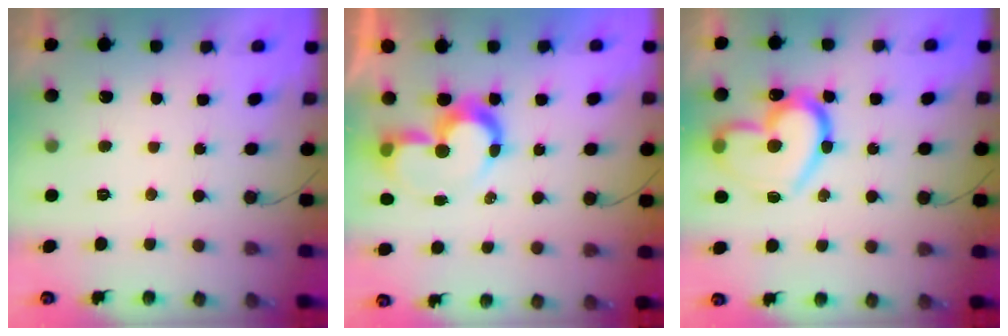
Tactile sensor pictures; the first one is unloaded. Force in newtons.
{"total": 9.3, "press": 9.2, "slide": 1.5}
{"total": 21.3, "press": 21.1, "slide": 2.6}